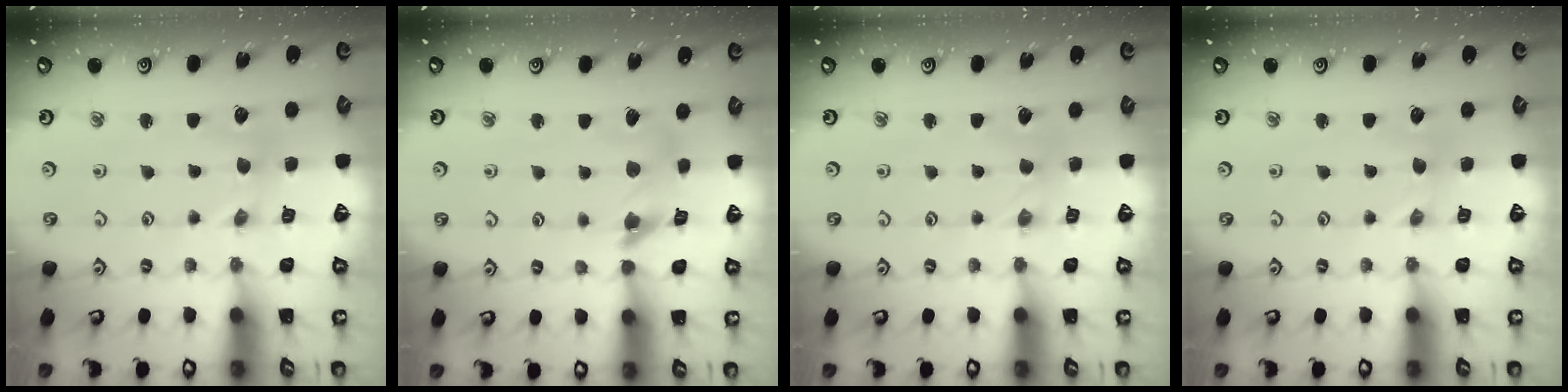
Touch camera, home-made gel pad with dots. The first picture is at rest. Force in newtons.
{"total": 8.2, "press": 8.1, "slide": 0.6}
{"total": 0.0}
{"total": 0.0}